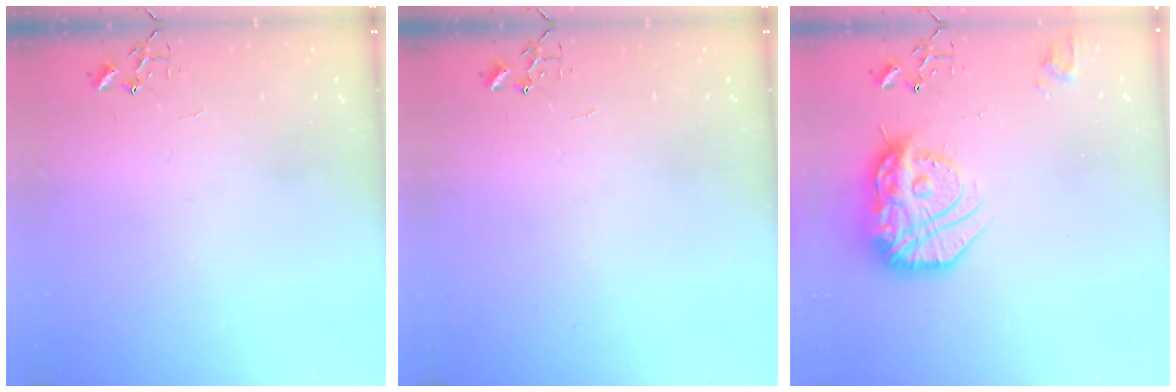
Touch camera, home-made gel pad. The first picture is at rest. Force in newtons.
{"total": 0.0}
{"total": 21.8, "press": 21.8, "slide": 1.8}